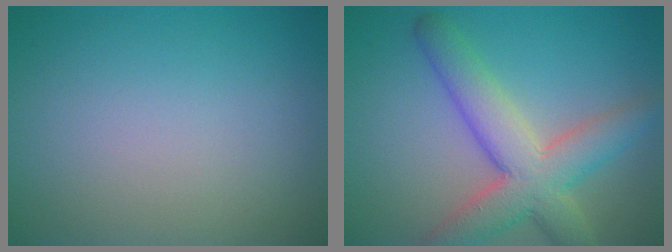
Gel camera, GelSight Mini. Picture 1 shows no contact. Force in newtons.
{"total": 7.1, "press": 7.1, "slide": 0.4}